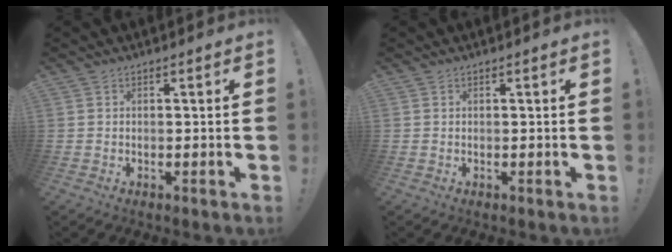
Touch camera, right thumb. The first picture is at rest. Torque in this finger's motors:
{"motor_torque": [-0.01, 0.06, -0.04, -0.16, 0.04]}